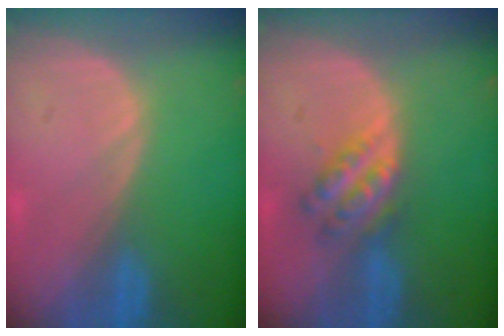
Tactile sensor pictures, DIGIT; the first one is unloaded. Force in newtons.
{"total": 5.5, "press": 5.0, "slide": 2.4}